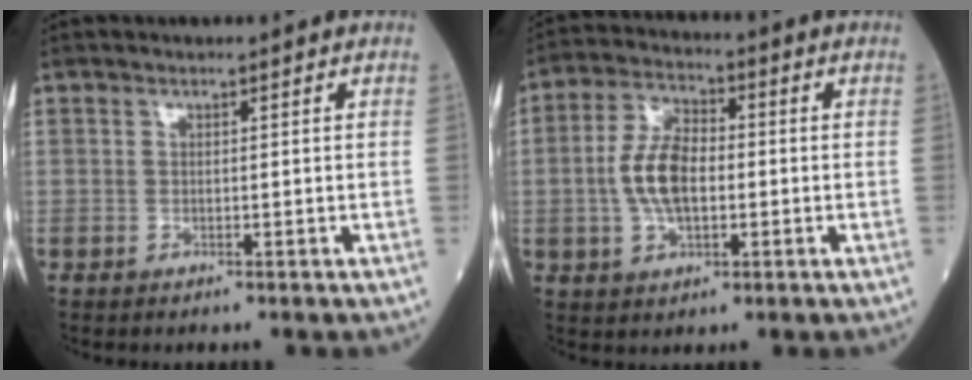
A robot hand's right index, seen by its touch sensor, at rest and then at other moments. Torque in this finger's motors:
{"motor_torque": [1.28, 0.08, 0.73, 0.19]}